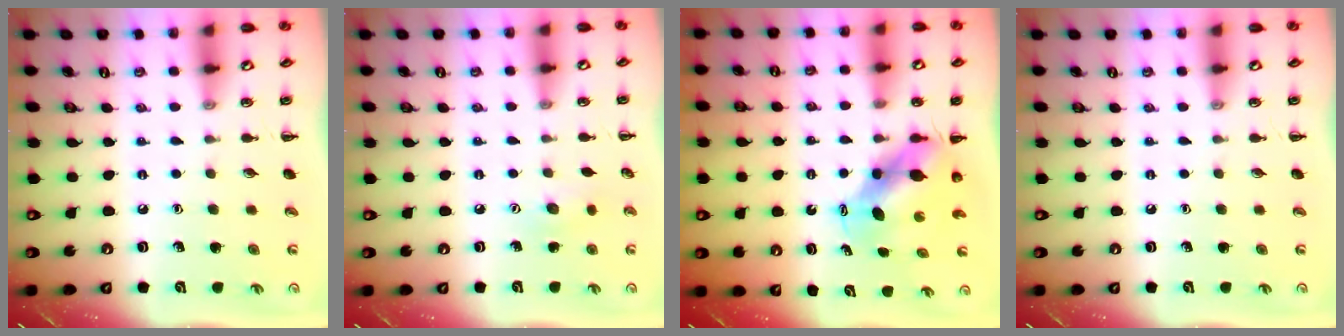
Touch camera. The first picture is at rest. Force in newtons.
{"total": 5.0, "press": 4.9, "slide": 1.1}
{"total": 6.5, "press": 6.4, "slide": 1.3}
{"total": 0.0}